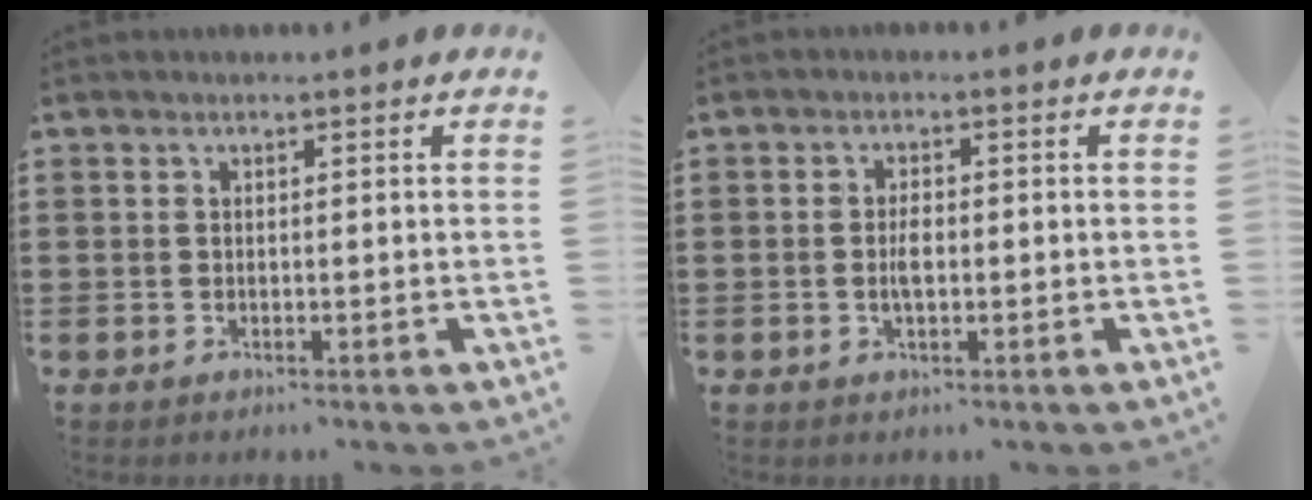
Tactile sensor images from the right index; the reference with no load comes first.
{"total": 2.7, "force": [-0.3, 1.1, 2.5], "torque": [-0.054, -0.003, -0.007]}